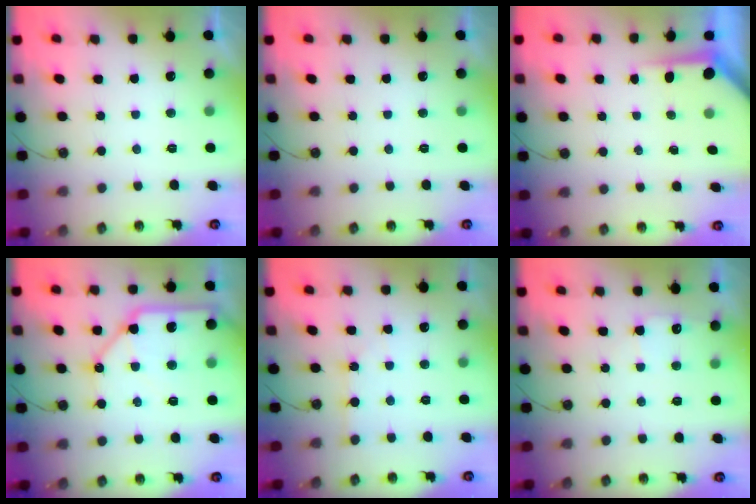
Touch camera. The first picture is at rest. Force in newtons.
{"total": 0.0}
{"total": 4.2, "press": 4.2, "slide": 0.3}
{"total": 15.5, "press": 15.4, "slide": 1.7}
{"total": 2.1, "press": 2.1, "slide": 0.3}
{"total": 6.1, "press": 6.1, "slide": 0.5}